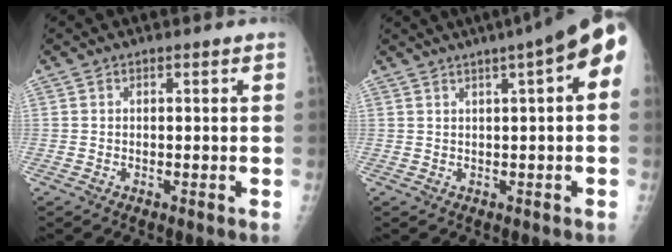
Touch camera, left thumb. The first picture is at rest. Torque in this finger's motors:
{"motor_torque": [-0.18, 2.05, 0.21, -0.21, 0.12]}